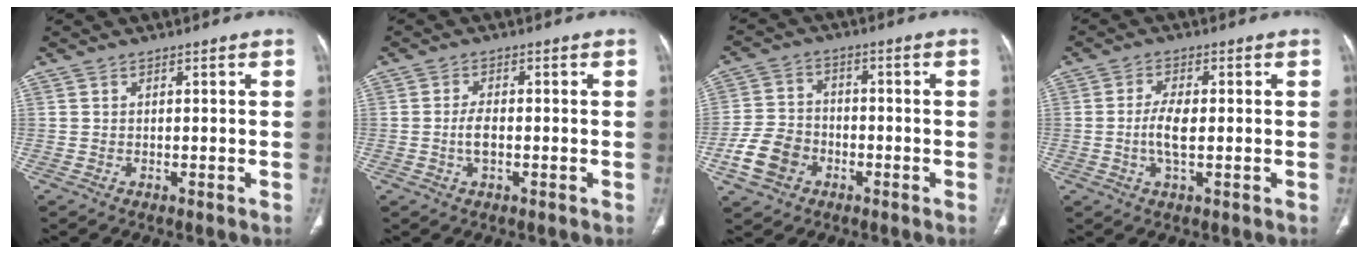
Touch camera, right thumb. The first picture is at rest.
{"total": 3.1, "force": [-0.6, 1.5, 2.7], "torque": [-0.052, 0.008, -0.012]}
{"total": 8.9, "force": [-3.7, 6.9, 4.2], "torque": [-0.073, 0.021, -0.068]}
{"total": 5.0, "force": [-0.3, 1.9, 4.6], "torque": [-0.100, 0.001, -0.009]}